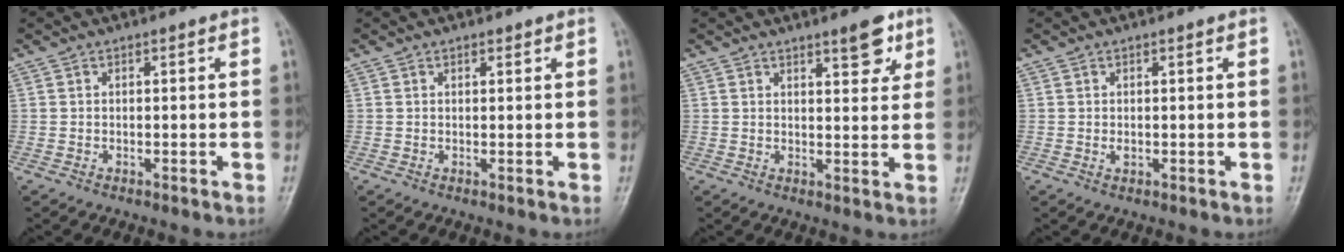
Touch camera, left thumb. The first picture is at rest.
{"total": 0.9, "force": [0.7, 0.4, 0.4], "torque": [-0.003, -0.005, 0.008]}
{"total": 5.4, "force": [3.5, 2.0, 3.6], "torque": [-0.031, -0.020, 0.044]}
{"total": 1.0, "force": [0.3, 0.6, 0.7], "torque": [-0.010, -0.003, 0.007]}